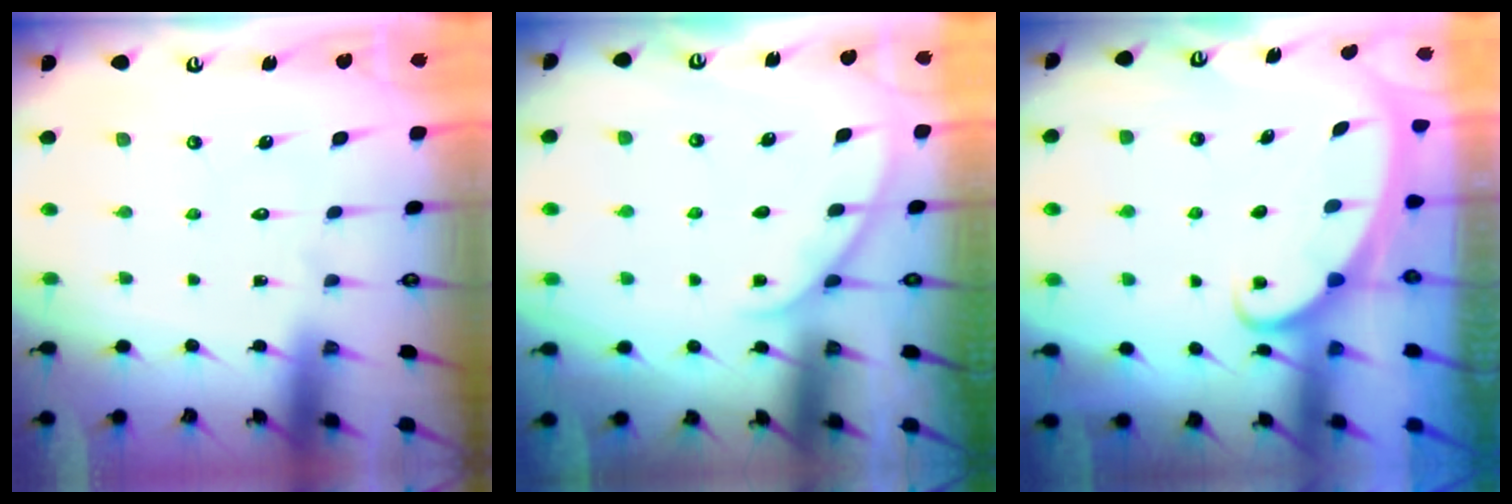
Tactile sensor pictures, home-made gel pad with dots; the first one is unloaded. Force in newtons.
{"total": 2.1, "press": 2.1, "slide": 0.2}
{"total": 2.3, "press": 2.3, "slide": 0.3}